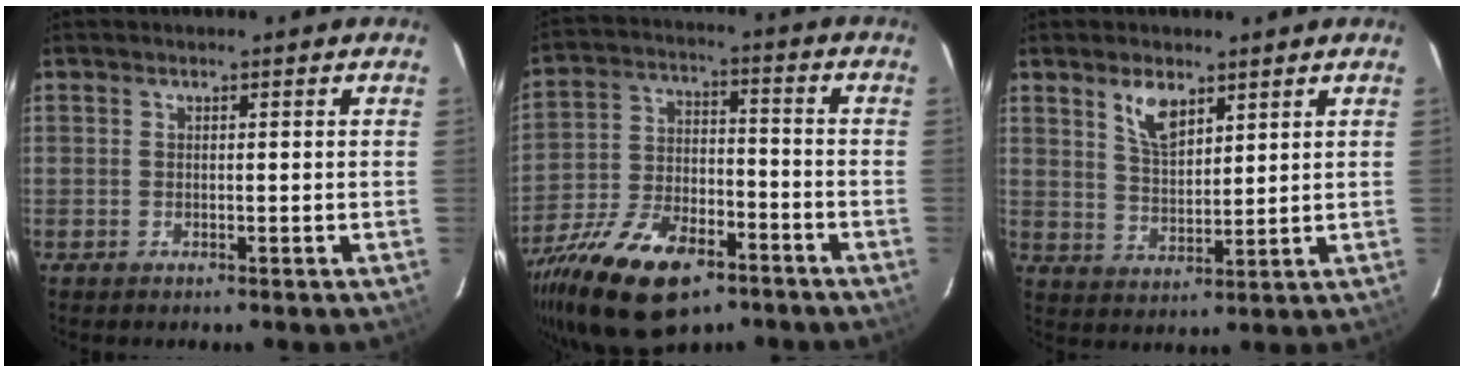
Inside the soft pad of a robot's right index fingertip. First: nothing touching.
{"total": 20.4, "force": [-12.4, 10.0, 12.7], "torque": [-0.265, -0.025, -0.207]}
{"total": 6.3, "force": [3.9, 2.8, 4.1], "torque": [-0.073, 0.003, 0.079]}